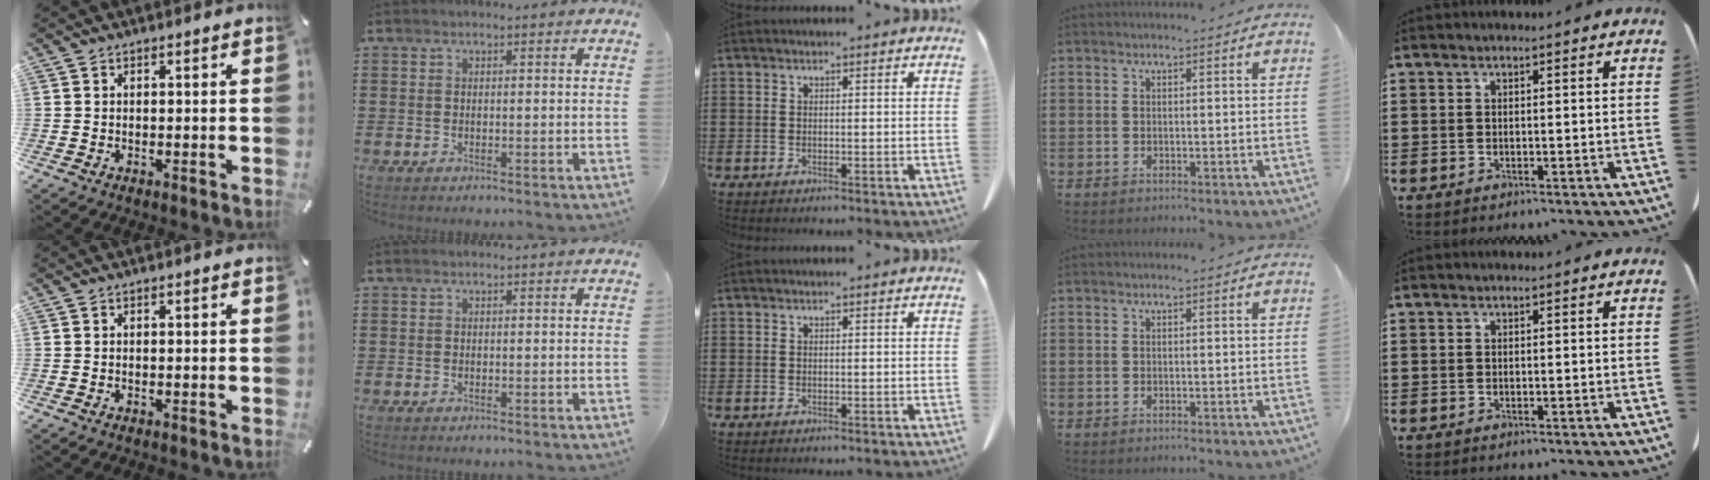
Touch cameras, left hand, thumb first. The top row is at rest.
{}